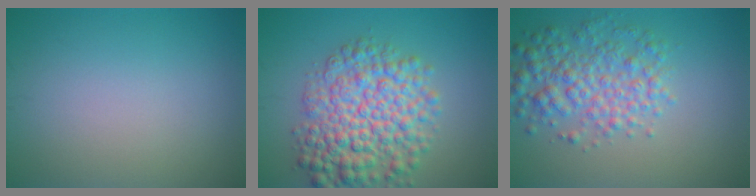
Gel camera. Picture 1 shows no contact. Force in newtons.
{"total": 8.1, "press": 8.1, "slide": 0.2}
{"total": 5.0, "press": 5.0, "slide": 0.0}